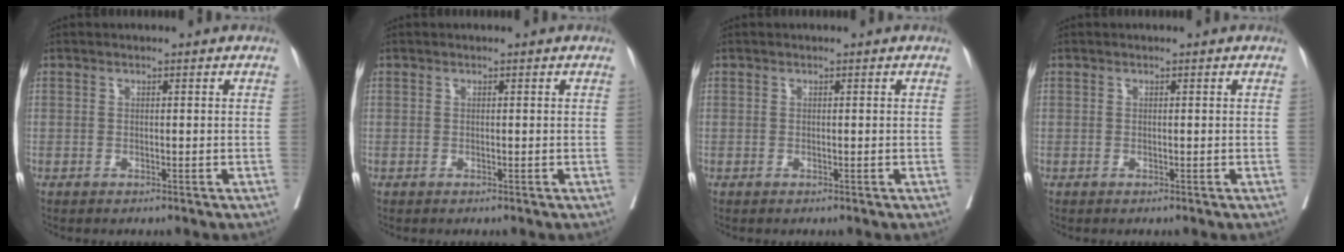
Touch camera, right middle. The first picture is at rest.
{"total": 0.0}
{"total": 0.0}
{"total": 0.0}